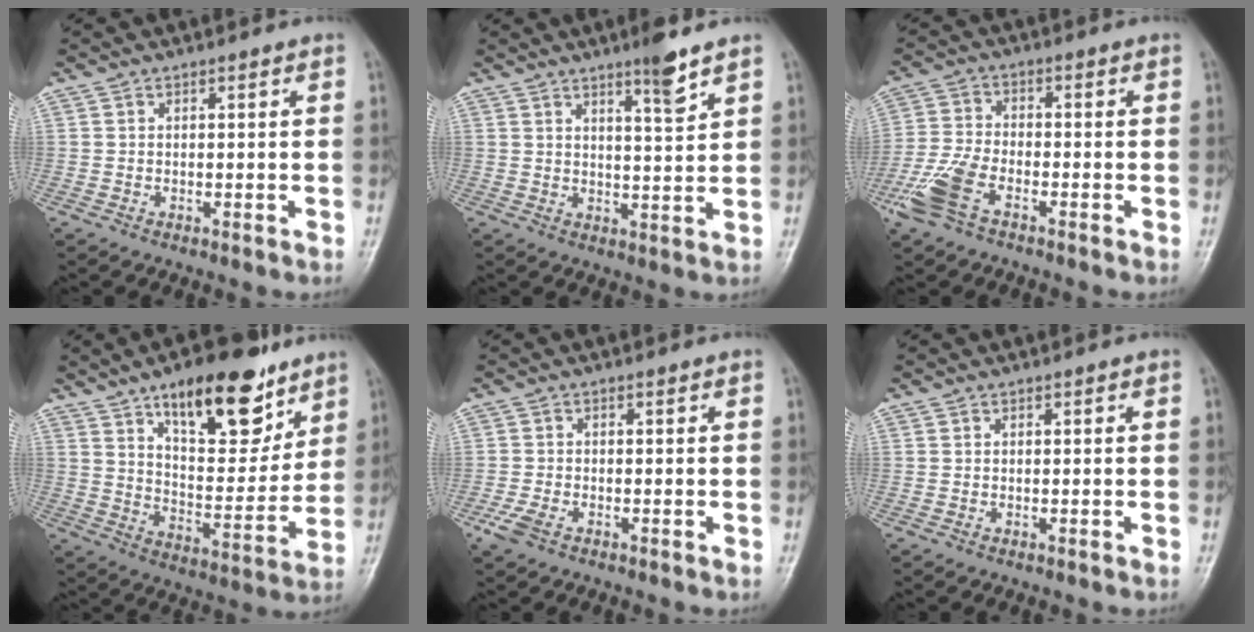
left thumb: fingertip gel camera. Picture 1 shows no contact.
{"total": 5.4, "force": [3.9, 0.3, 3.8], "torque": [-0.054, -0.031, 0.061]}
{"total": 8.5, "force": [-4.6, 4.2, 5.8], "torque": [-0.141, 0.014, -0.096]}
{"total": 19.4, "force": [11.9, 8.0, 13.0], "torque": [-0.144, -0.064, 0.191]}
{"total": 3.1, "force": [-1.8, 1.7, 1.9], "torque": [-0.048, -0.001, -0.035]}
{"total": 0.0}